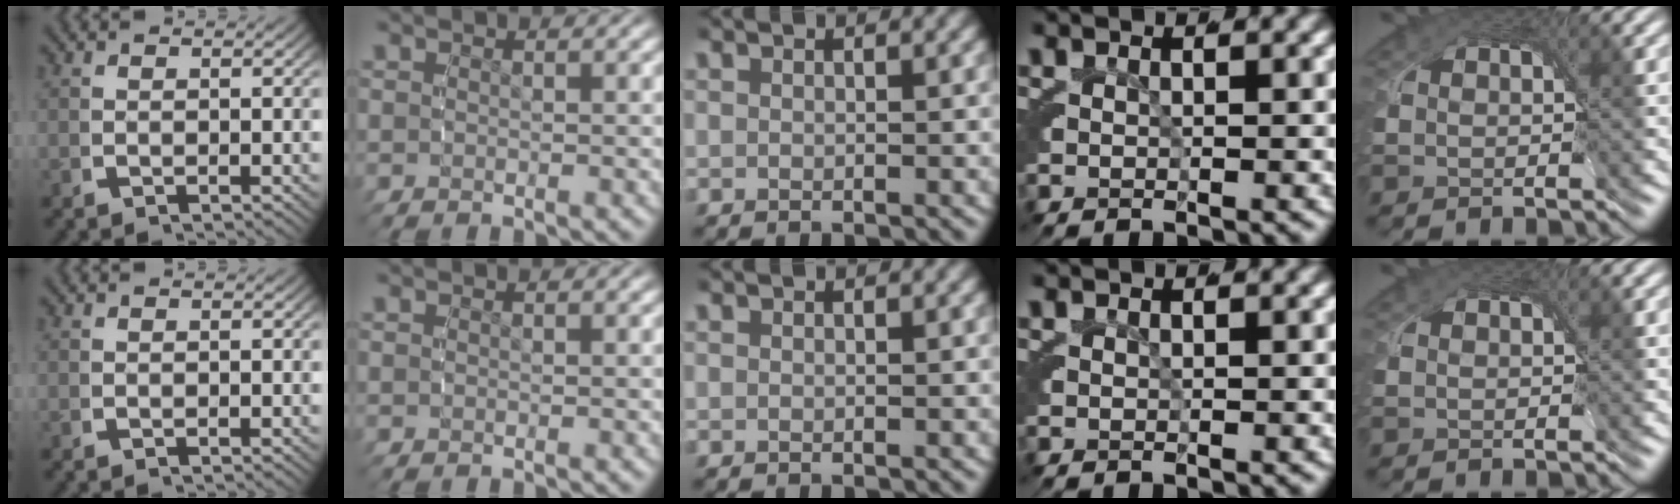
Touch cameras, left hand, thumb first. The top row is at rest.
{}